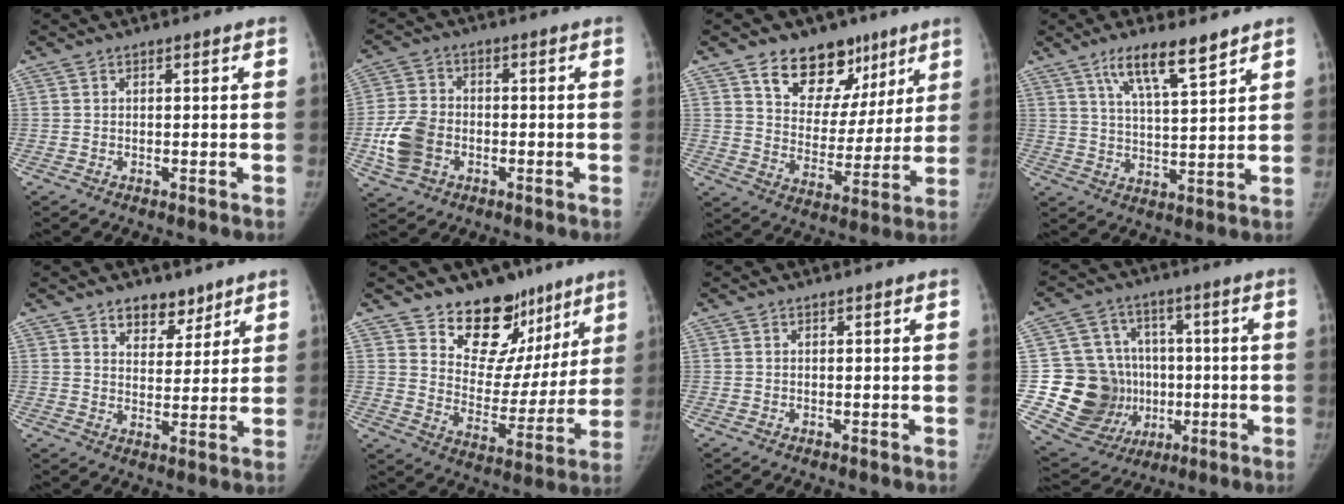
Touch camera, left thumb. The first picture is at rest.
{"total": 9.0, "force": [-2.4, 6.8, 5.4], "torque": [-0.106, 0.010, -0.047]}
{"total": 15.7, "force": [9.6, 10.4, 6.7], "torque": [-0.043, -0.039, 0.153]}
{"total": 9.6, "force": [6.5, 1.9, 6.8], "torque": [-0.112, -0.033, 0.118]}
{"total": 6.5, "force": [4.6, 3.8, 2.4], "torque": [-0.005, -0.031, 0.076]}
{"total": 16.6, "force": [11.8, 10.3, 5.3], "torque": [-0.012, -0.073, 0.179]}
{"total": 0.0}
{"total": 18.1, "force": [-1.9, 16.2, 7.8], "torque": [-0.098, 0.026, -0.004]}